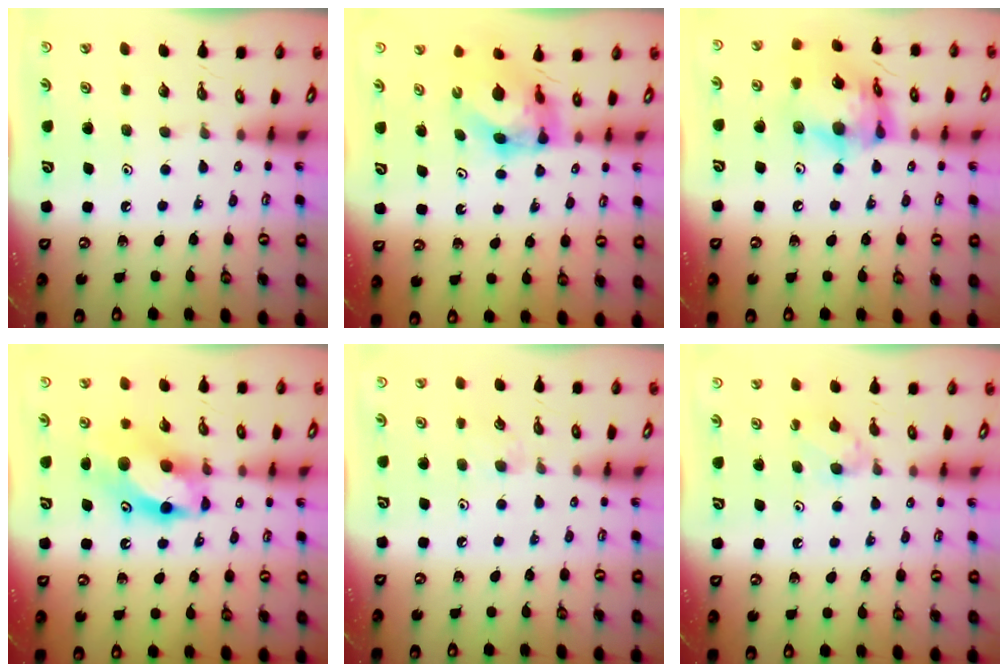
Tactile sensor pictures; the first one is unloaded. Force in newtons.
{"total": 6.0, "press": 6.0, "slide": 0.3}
{"total": 16.0, "press": 15.9, "slide": 1.8}
{"total": 13.6, "press": 13.6, "slide": 0.5}
{"total": 3.5, "press": 3.5, "slide": 0.5}
{"total": 5.5, "press": 5.4, "slide": 0.8}